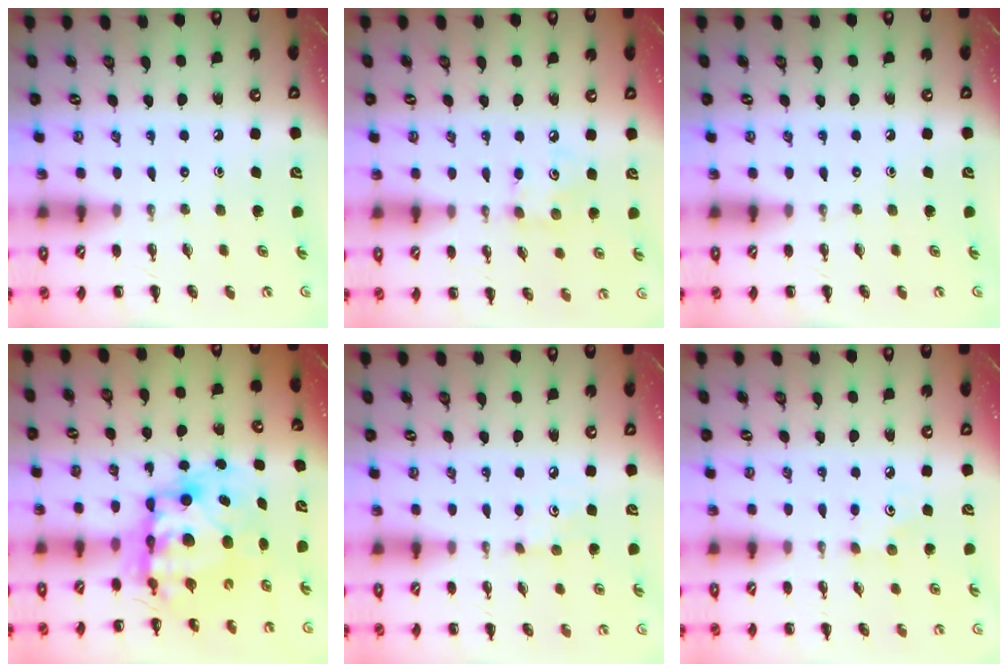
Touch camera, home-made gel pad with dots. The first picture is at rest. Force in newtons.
{"total": 6.0, "press": 5.9, "slide": 1.0}
{"total": 0.0}
{"total": 12.4, "press": 12.1, "slide": 2.7}
{"total": 4.3, "press": 4.0, "slide": 1.4}
{"total": 3.0, "press": 2.9, "slide": 0.8}